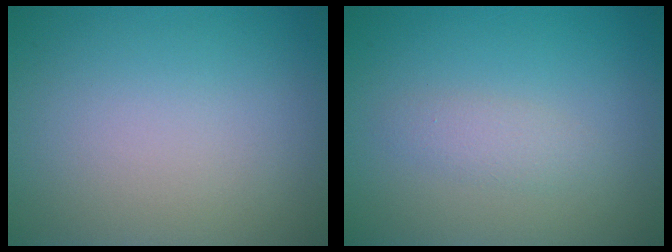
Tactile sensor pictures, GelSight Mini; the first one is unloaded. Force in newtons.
{"total": 1.4, "press": 1.4, "slide": 0.1}